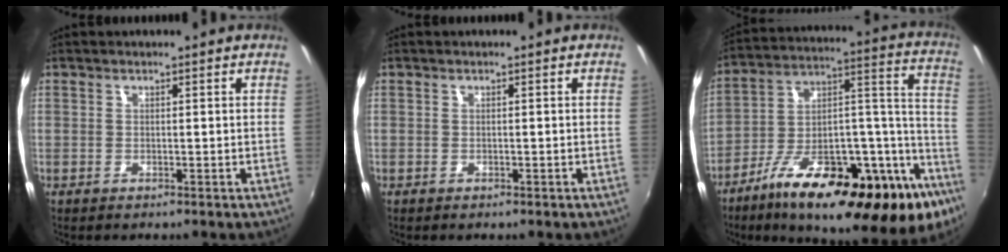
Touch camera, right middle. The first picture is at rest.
{"total": 0.0}
{"total": 31.5, "force": [-18.4, 10.0, 23.5], "torque": [-0.322, -0.001, -0.282]}